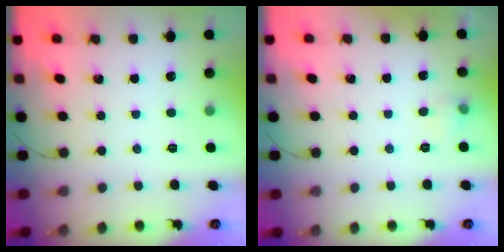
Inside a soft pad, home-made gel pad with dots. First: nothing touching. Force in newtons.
{"total": 4.2, "press": 3.9, "slide": 1.6}